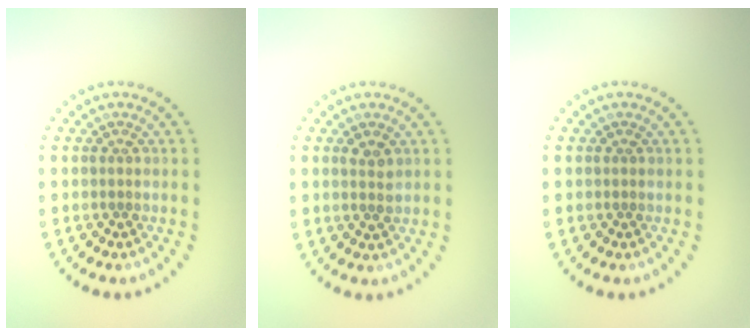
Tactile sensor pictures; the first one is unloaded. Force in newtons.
{"total": 1.4, "press": 1.3, "slide": 0.4}
{"total": 0.0}